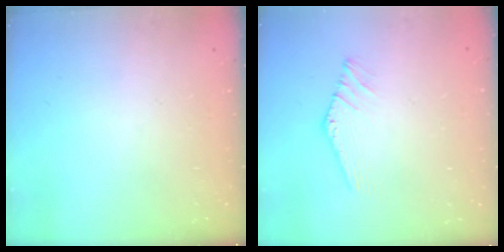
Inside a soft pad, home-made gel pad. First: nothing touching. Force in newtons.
{"total": 0.5, "press": 0.4, "slide": 0.3}